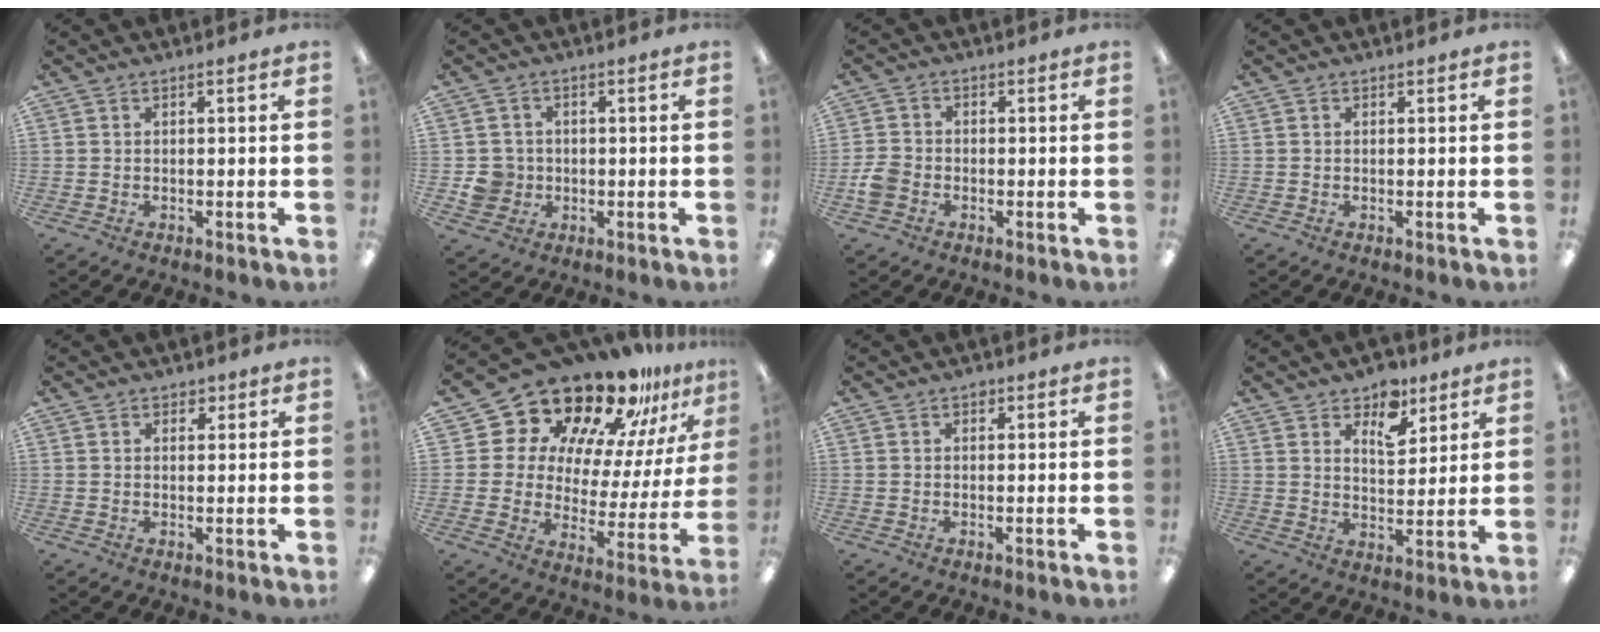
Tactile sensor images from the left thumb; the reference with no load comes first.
{"total": 5.8, "force": [-0.8, 5.6, 1.4], "torque": [-0.021, 0.010, -0.011]}
{"total": 4.5, "force": [-1.8, 3.6, 2.2], "torque": [-0.038, 0.013, -0.032]}
{"total": 0.0}
{"total": 1.8, "force": [1.2, 1.2, 0.5], "torque": [0.005, -0.005, 0.018]}
{"total": 21.2, "force": [17.7, 9.4, 6.7], "torque": [-0.117, -0.149, 0.314]}
{"total": 0.8, "force": [0.5, 0.6, 0.3], "torque": [0.002, -0.001, 0.006]}
{"total": 8.5, "force": [6.0, 4.7, 3.7], "torque": [-0.037, -0.034, 0.101]}